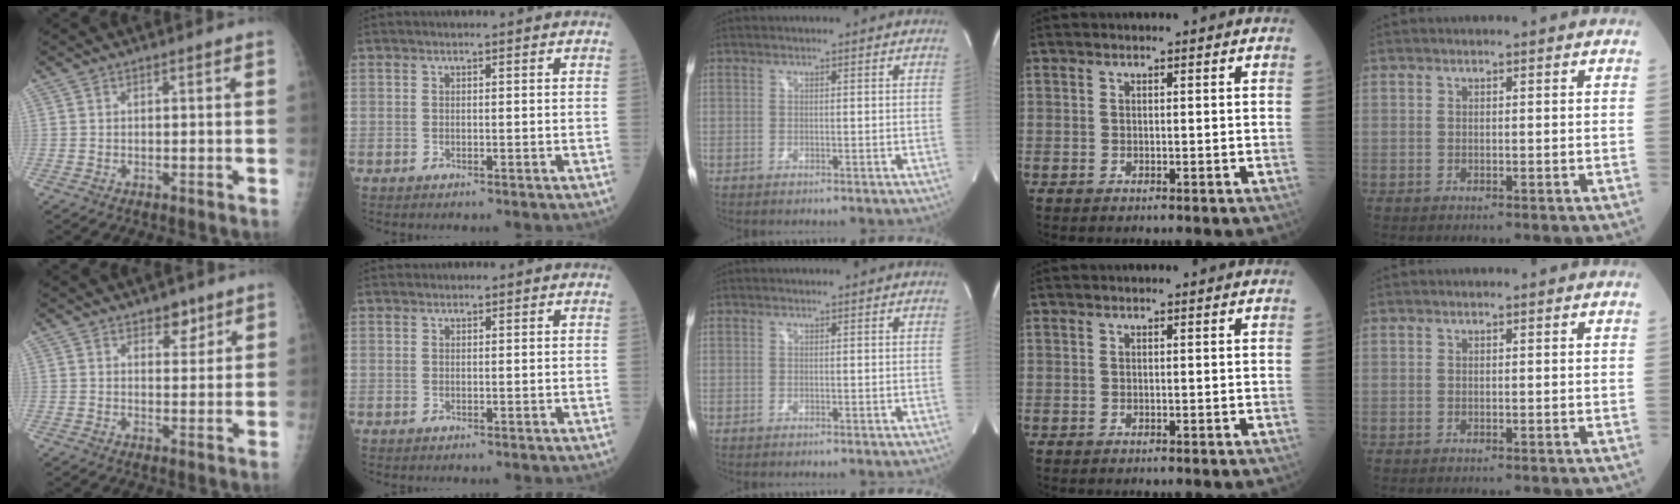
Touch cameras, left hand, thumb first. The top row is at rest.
{"thumb": {"total": 3.8, "force": [2.5, 2.2, 1.8], "torque": [0.000, -0.015, 0.035]}}